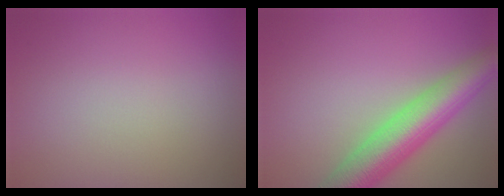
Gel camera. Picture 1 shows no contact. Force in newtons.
{"total": 8.1, "press": 8.1, "slide": 0.3}